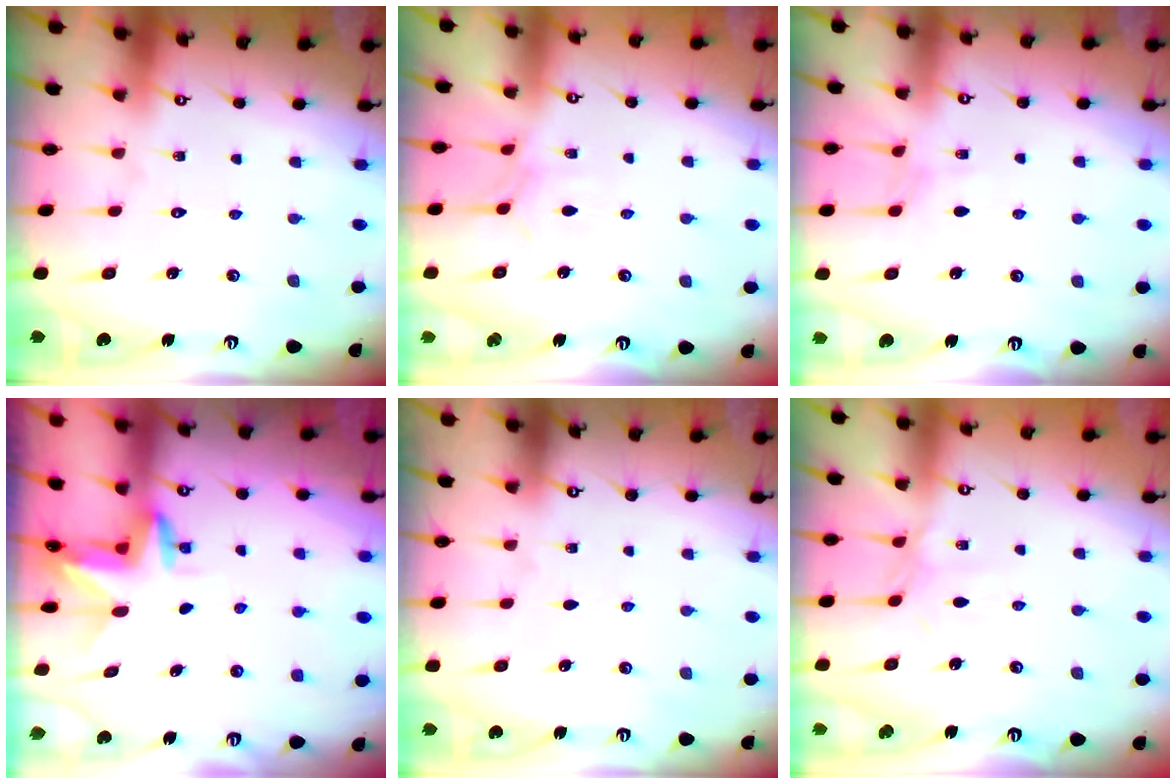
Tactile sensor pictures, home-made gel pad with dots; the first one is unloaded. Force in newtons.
{"total": 3.6, "press": 3.6, "slide": 0.2}
{"total": 4.6, "press": 4.6, "slide": 0.3}
{"total": 3.0, "press": 3.0, "slide": 0.3}
{"total": 0.0}
{"total": 2.7, "press": 2.7, "slide": 0.3}